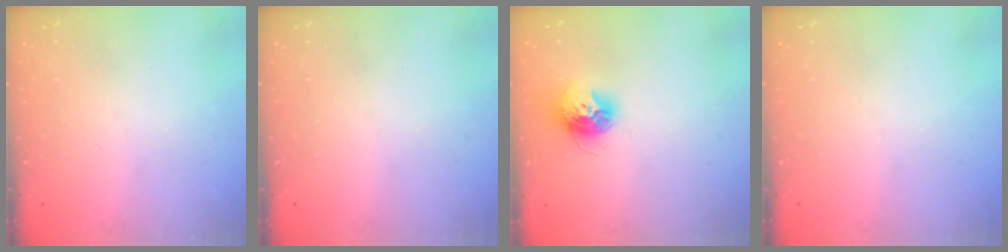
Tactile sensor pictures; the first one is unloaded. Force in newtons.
{"total": 0.0}
{"total": 11.9, "press": 11.9, "slide": 0.9}
{"total": 0.0}